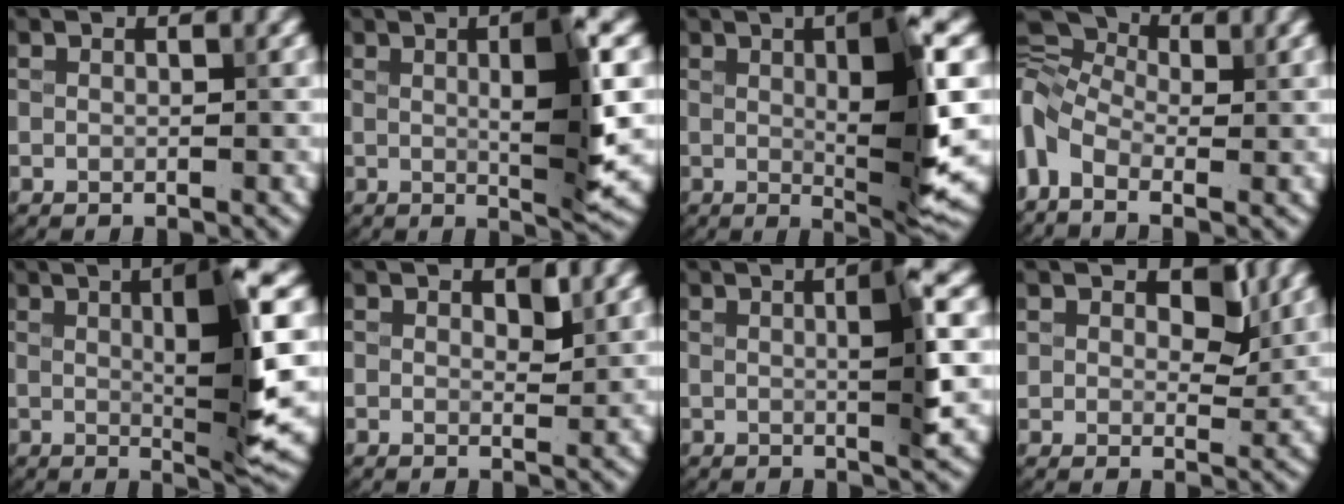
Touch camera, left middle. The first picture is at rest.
{"total": 7.0, "force": [1.1, 1.0, 6.8], "torque": [-0.094, 0.002, 0.019]}
{"total": 9.3, "force": [1.3, 1.5, 9.1], "torque": [-0.123, -0.003, 0.026]}
{"total": 6.5, "force": [-1.4, 3.9, 5.0], "torque": [-0.116, 0.013, -0.056]}
{"total": 8.9, "force": [1.4, 1.2, 8.7], "torque": [-0.117, 0.002, 0.027]}
{"total": 1.1, "force": [0.6, 0.5, 0.8], "torque": [-0.011, -0.004, 0.011]}
{"total": 4.6, "force": [0.6, 0.6, 4.5], "torque": [-0.063, 0.005, 0.007]}
{"total": 3.3, "force": [1.5, 2.3, 1.8], "torque": [-0.036, -0.005, 0.019]}